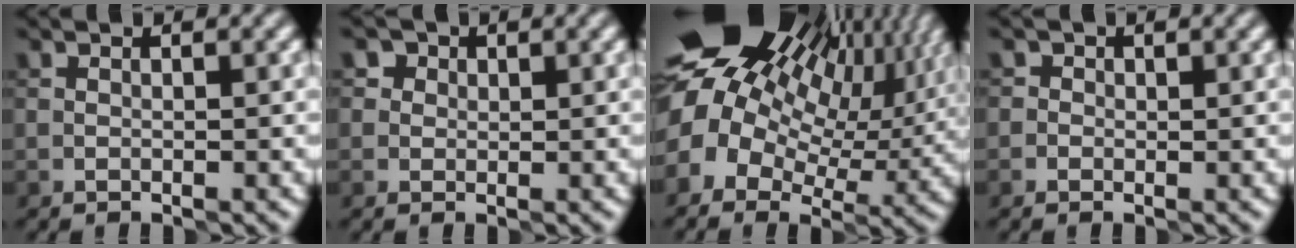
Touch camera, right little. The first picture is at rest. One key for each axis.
{"total": 3.3, "fx": 1.9, "fy": 2.4, "fz": 1.2, "tx": -0.015, "ty": 0.008, "tz": 0.018}
{"total": 18.8, "fx": 5.3, "fy": 12.7, "fz": 12.8, "tx": -0.230, "ty": 0.006, "tz": 0.096}
{"total": 1.5, "fx": 0.6, "fy": 1.2, "fz": 0.5, "tx": 0.007, "ty": 0.006, "tz": -0.008}